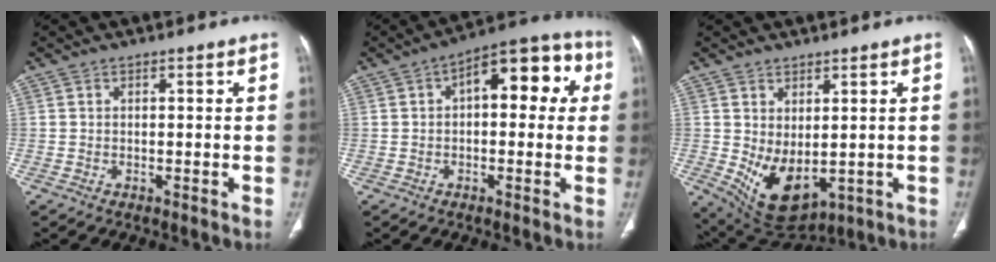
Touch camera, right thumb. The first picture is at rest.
{"total": 13.4, "force": [2.7, 6.8, 11.2], "torque": [-0.105, 0.037, 0.027]}
{"total": 9.7, "force": [-0.8, 5.6, 7.9], "torque": [-0.122, -0.011, 0.019]}